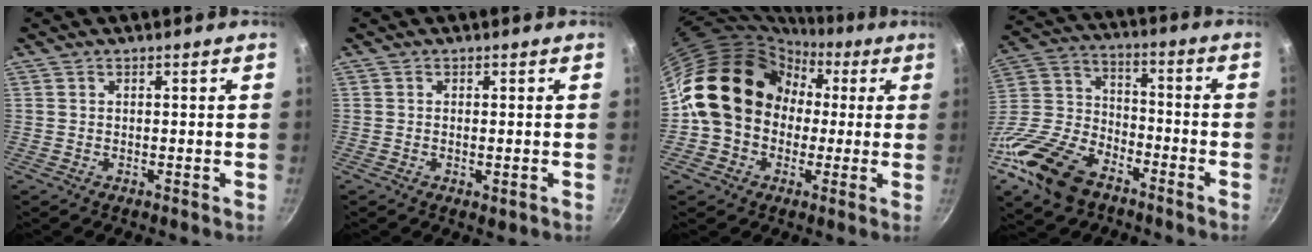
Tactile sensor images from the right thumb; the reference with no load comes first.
{"total": 1.5, "force": [-0.4, 0.5, 1.4], "torque": [-0.024, -0.005, -0.006]}
{"total": 18.0, "force": [0.5, 15.4, 9.3], "torque": [-0.125, 0.056, -0.002]}
{"total": 3.0, "force": [-1.8, 1.6, 1.7], "torque": [-0.040, 0.014, -0.036]}